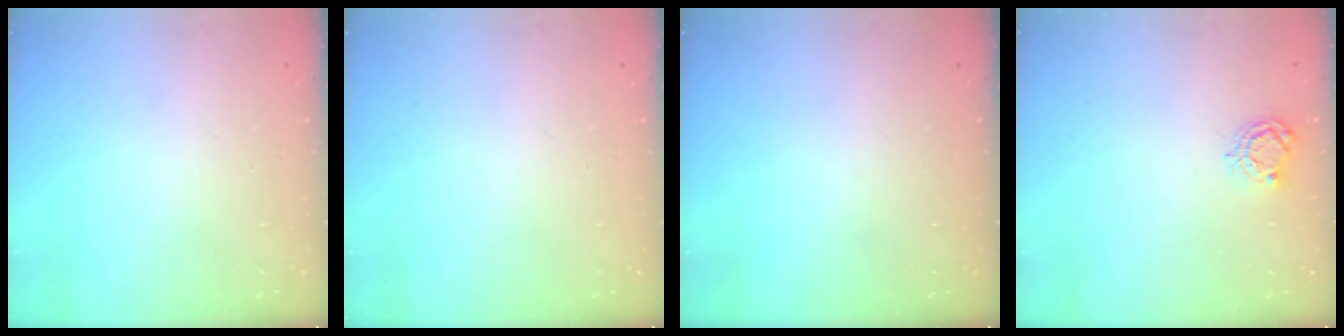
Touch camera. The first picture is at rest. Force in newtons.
{"total": 0.0}
{"total": 0.0}
{"total": 5.7, "press": 5.7, "slide": 0.2}